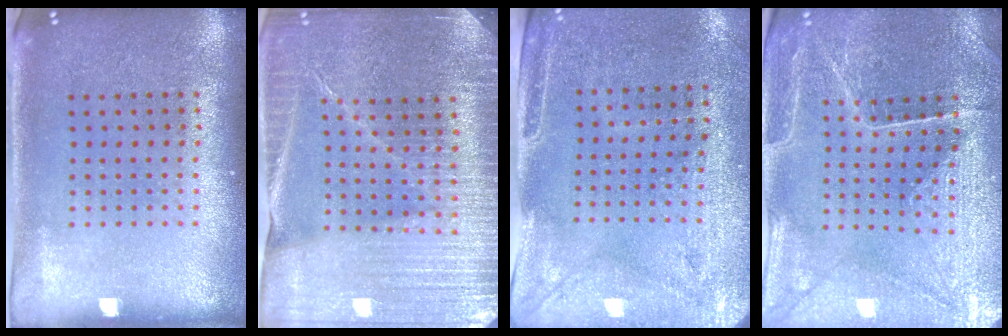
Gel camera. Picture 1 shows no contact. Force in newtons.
{"total": 4.4, "press": 4.1, "slide": 1.7}
{"total": 2.9, "press": 2.5, "slide": 1.6}
{"total": 2.7, "press": 2.7, "slide": 0.2}